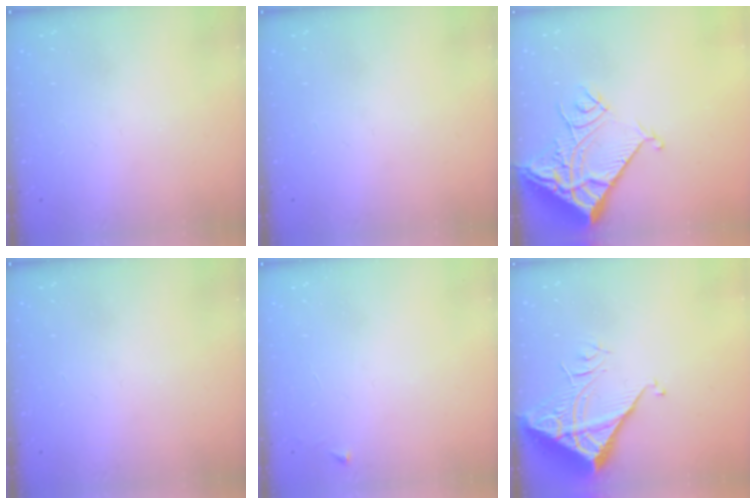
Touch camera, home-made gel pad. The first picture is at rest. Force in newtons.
{"total": 0.0}
{"total": 13.1, "press": 13.0, "slide": 1.7}
{"total": 0.0}
{"total": 2.6, "press": 2.6, "slide": 0.3}
{"total": 7.5, "press": 7.4, "slide": 1.0}